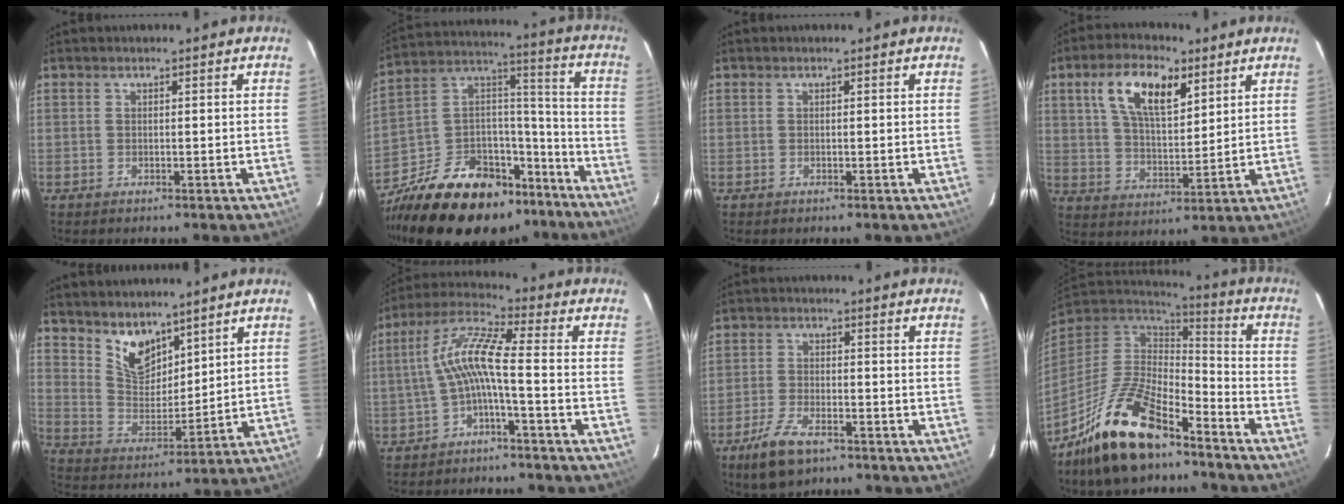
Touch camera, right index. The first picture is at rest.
{"total": 29.1, "force": [-20.3, 15.5, 13.9], "torque": [-0.277, 0.066, -0.288]}
{"total": 0.0}
{"total": 11.8, "force": [5.8, 5.5, 8.8], "torque": [-0.159, 0.018, 0.107]}
{"total": 9.1, "force": [7.0, 4.5, 3.7], "torque": [-0.063, 0.000, 0.141]}
{"total": 8.5, "force": [-2.0, 0.5, 8.3], "torque": [-0.187, 0.019, -0.041]}
{"total": 8.2, "force": [-5.5, 3.5, 5.0], "torque": [-0.124, -0.011, -0.102]}
{"total": 19.3, "force": [-13.6, 6.9, 11.9], "torque": [-0.240, -0.014, -0.246]}